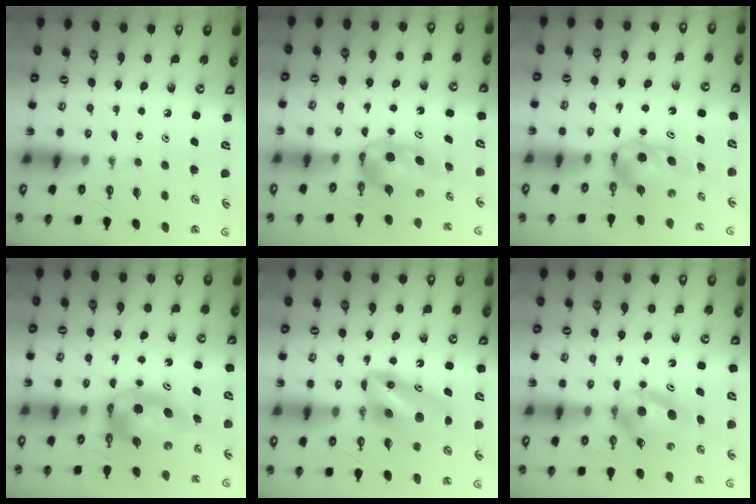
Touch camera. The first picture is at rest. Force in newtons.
{"total": 5.6, "press": 5.0, "slide": 2.4}
{"total": 6.9, "press": 4.3, "slide": 5.4}
{"total": 6.7, "press": 6.6, "slide": 1.1}
{"total": 9.7, "press": 9.6, "slide": 1.4}
{"total": 6.9, "press": 6.2, "slide": 3.1}